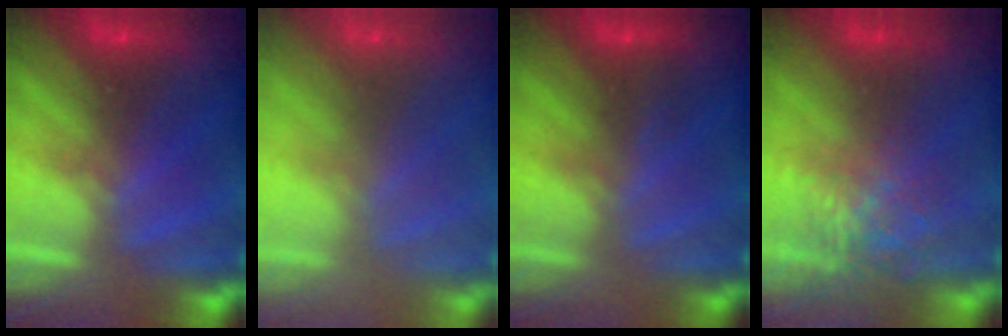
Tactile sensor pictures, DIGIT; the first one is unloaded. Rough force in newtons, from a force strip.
{"total": 9.6}
{"total": 2.9}
{"total": 3.9}